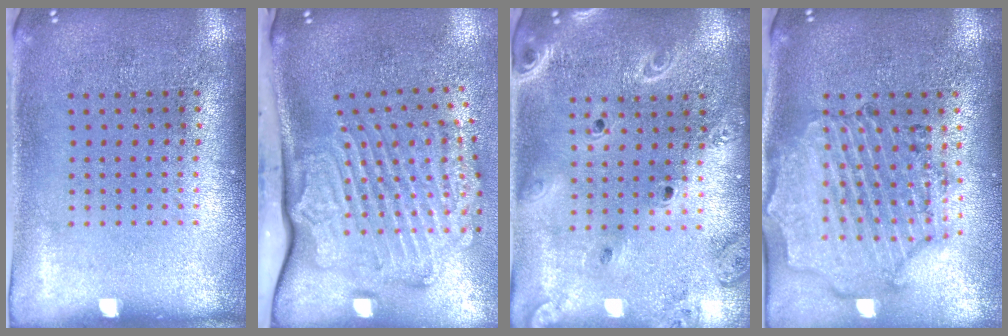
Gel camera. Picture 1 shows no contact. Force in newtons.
{"total": 3.6, "press": 2.4, "slide": 2.6}
{"total": 2.0, "press": 1.8, "slide": 0.9}
{"total": 1.6, "press": 1.6, "slide": 0.4}